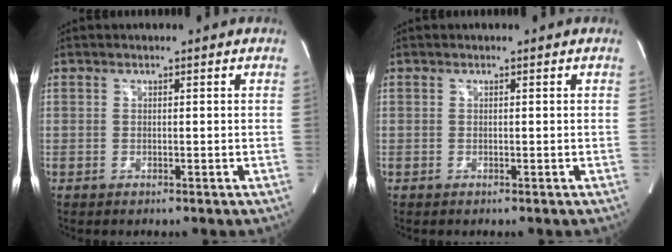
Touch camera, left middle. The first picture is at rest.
{"total": 0.0}